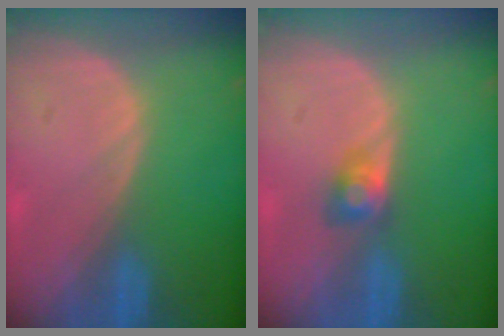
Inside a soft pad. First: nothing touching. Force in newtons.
{"total": 2.6, "press": 2.5, "slide": 0.7}